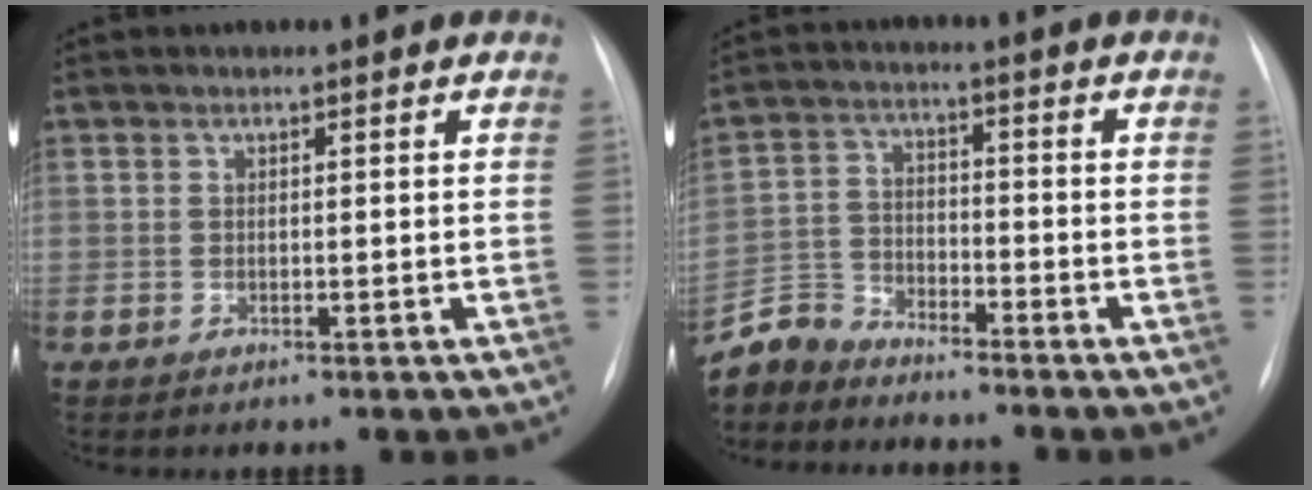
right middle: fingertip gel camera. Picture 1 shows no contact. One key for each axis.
{"total": 6.5, "fx": -6.3, "fy": 1.4, "fz": -0.6, "tx": 0.009, "ty": 0.005, "tz": -0.129}